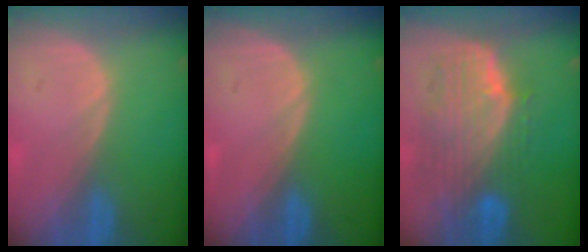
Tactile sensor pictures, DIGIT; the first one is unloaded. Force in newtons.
{"total": 0.0}
{"total": 10.0, "press": 8.9, "slide": 4.6}